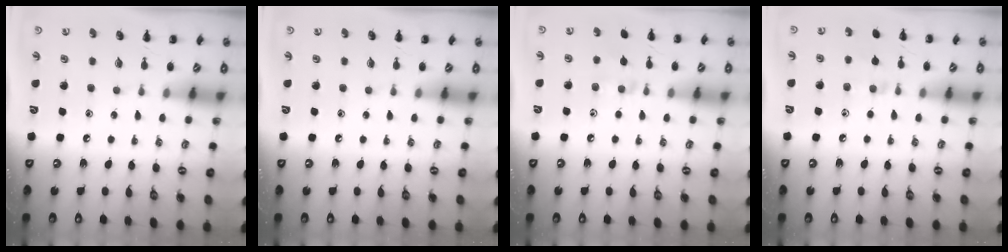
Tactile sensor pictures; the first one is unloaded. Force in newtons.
{"total": 0.0}
{"total": 6.2, "press": 6.0, "slide": 1.5}
{"total": 6.2, "press": 5.8, "slide": 2.2}